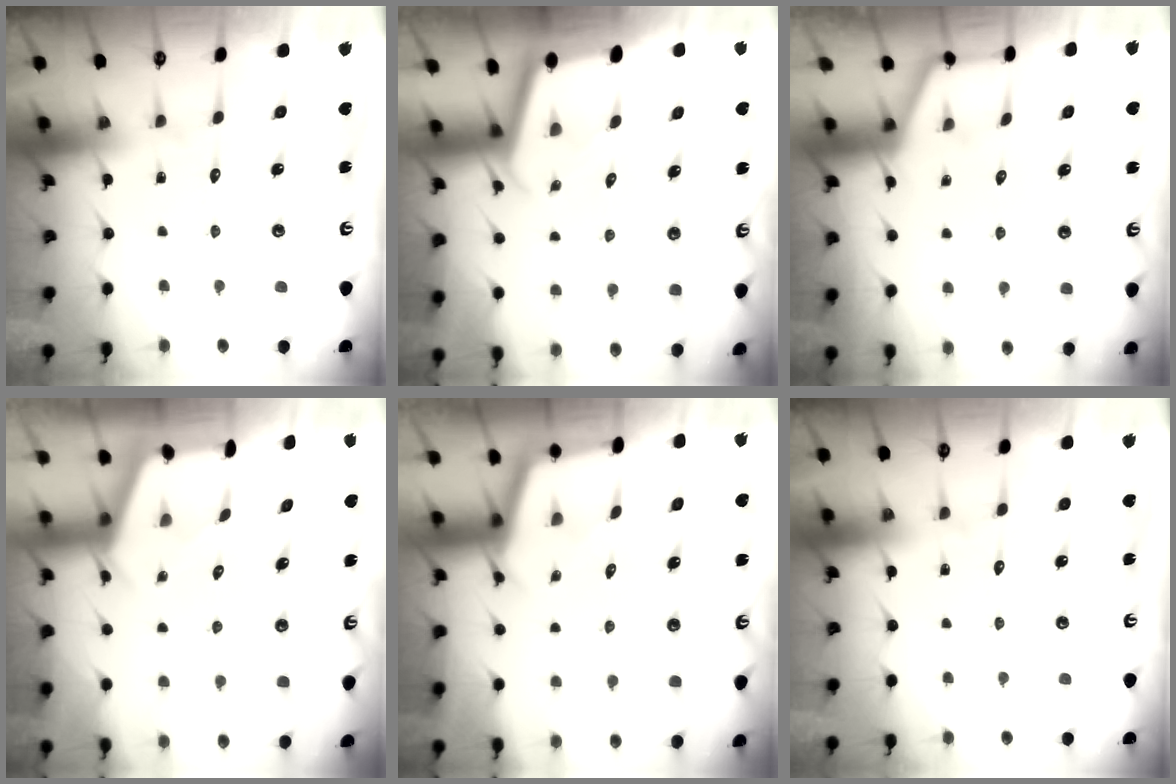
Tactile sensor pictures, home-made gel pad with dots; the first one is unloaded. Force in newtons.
{"total": 1.9, "press": 1.9, "slide": 0.0}
{"total": 2.1, "press": 2.1, "slide": 0.3}
{"total": 2.5, "press": 2.5, "slide": 0.3}
{"total": 2.3, "press": 2.3, "slide": 0.1}
{"total": 0.0}